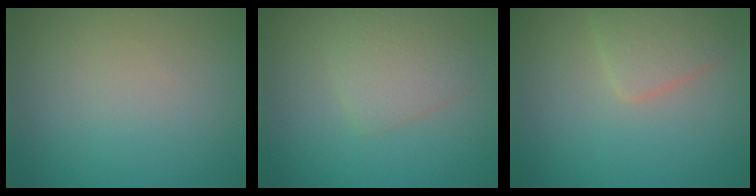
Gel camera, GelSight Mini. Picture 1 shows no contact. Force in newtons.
{"total": 2.6, "press": 2.6, "slide": 0.1}
{"total": 2.8, "press": 2.8, "slide": 0.1}